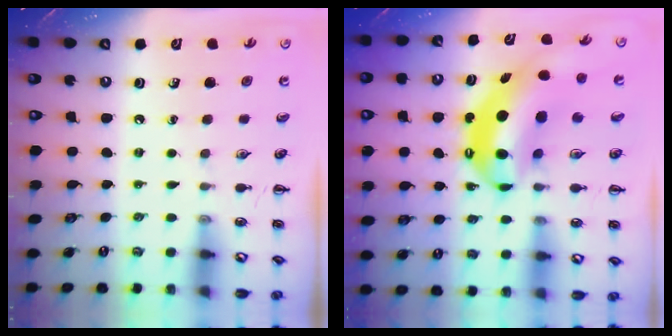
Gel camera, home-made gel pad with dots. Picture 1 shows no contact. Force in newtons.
{"total": 9.9, "press": 9.6, "slide": 2.3}